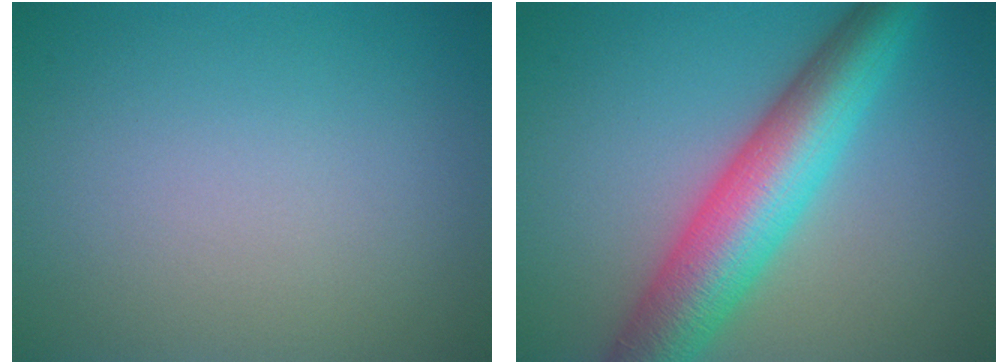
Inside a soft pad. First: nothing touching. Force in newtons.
{"total": 9.1, "press": 9.1, "slide": 0.1}